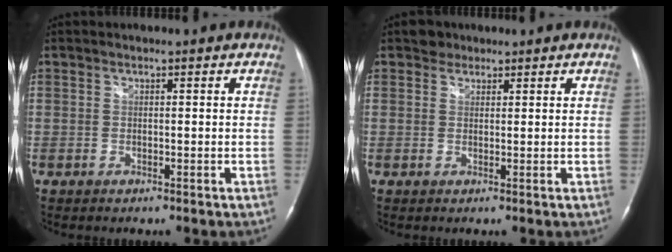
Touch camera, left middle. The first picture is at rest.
{"total": 1.9, "force": [1.4, 1.3, 0.0], "torque": [0.003, 0.006, 0.019]}